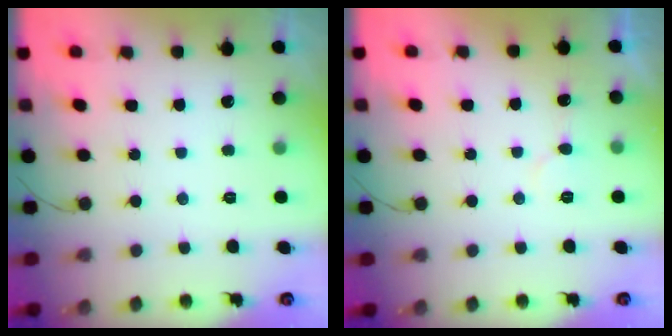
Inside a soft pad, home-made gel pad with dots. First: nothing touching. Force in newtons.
{"total": 4.4, "press": 4.4, "slide": 0.5}